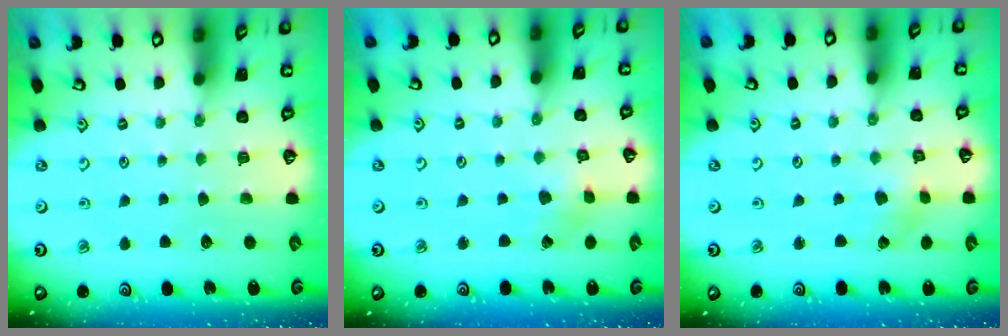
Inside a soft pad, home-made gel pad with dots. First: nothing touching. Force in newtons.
{"total": 2.1, "press": 2.1, "slide": 0.1}
{"total": 1.6, "press": 1.6, "slide": 0.2}